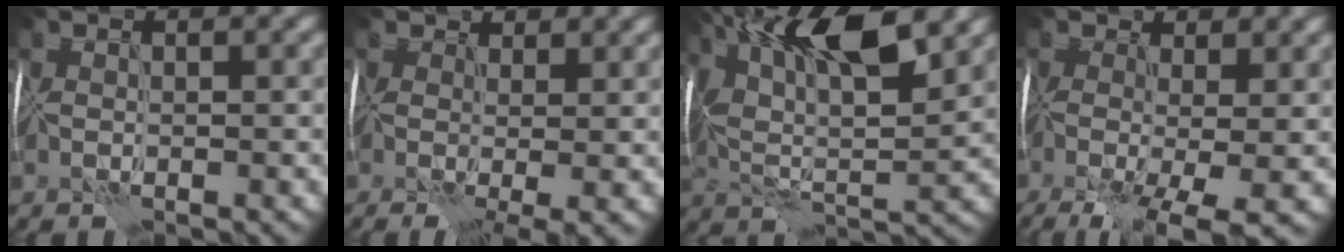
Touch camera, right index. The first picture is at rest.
{"total": 6.4, "force": [0.3, 3.4, 5.4], "torque": [-0.083, 0.007, 0.016]}
{"total": 11.5, "force": [5.6, 4.2, 9.1], "torque": [-0.170, 0.017, 0.092]}
{"total": 11.6, "force": [-3.9, 5.2, 9.6], "torque": [-0.175, -0.017, -0.027]}